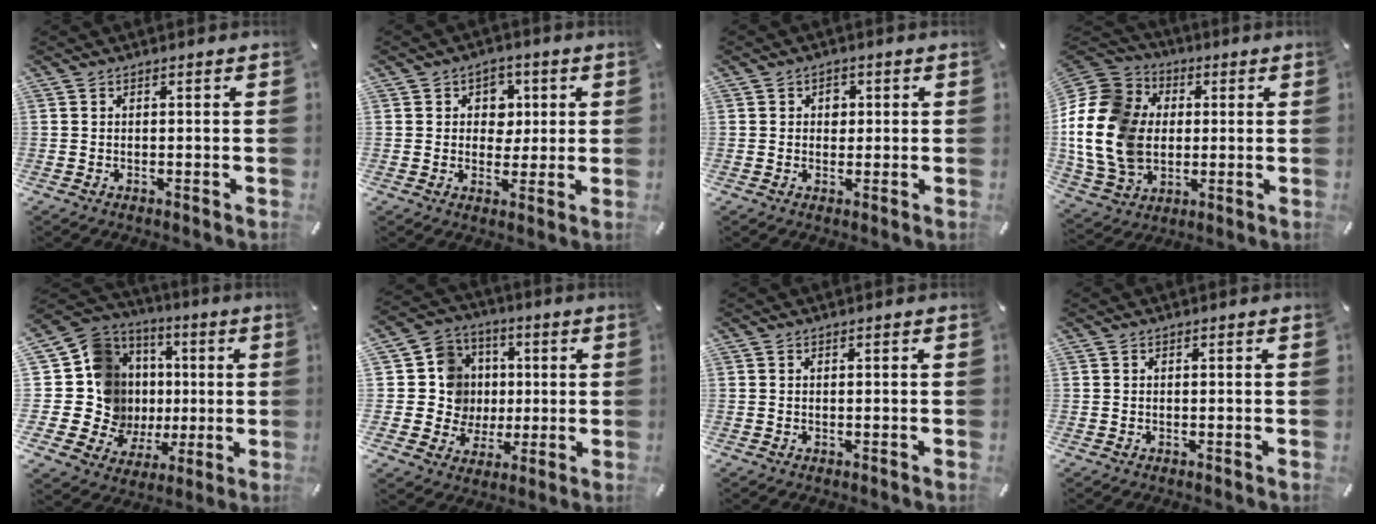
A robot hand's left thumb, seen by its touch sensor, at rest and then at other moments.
{"total": 6.7, "force": [1.2, 6.1, 2.7], "torque": [-0.029, 0.002, 0.016]}
{"total": 3.1, "force": [0.3, 2.7, 1.4], "torque": [-0.007, -0.002, -0.003]}
{"total": 19.4, "force": [-0.6, 16.1, 10.8], "torque": [-0.250, 0.011, -0.013]}
{"total": 20.0, "force": [1.5, 17.9, 8.7], "torque": [-0.170, -0.029, 0.066]}
{"total": 12.9, "force": [1.1, 12.5, 2.7], "torque": [-0.045, 0.000, 0.035]}
{"total": 0.0}
{"total": 0.0}